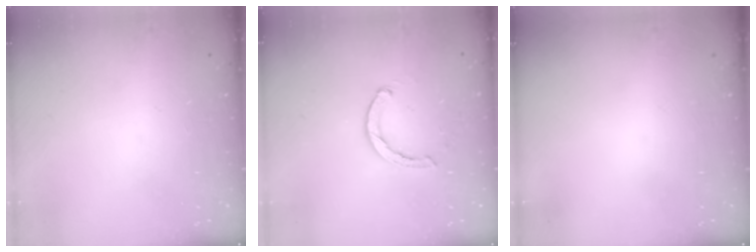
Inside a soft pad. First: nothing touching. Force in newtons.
{"total": 2.4, "press": 2.4, "slide": 0.1}
{"total": 0.0}